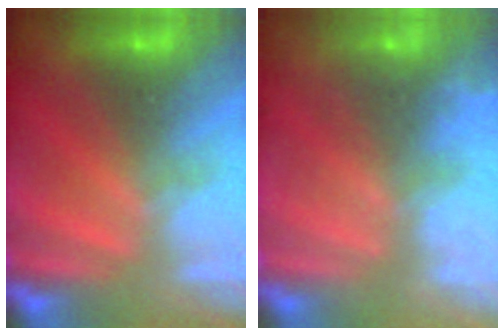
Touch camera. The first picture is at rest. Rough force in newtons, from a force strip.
{"total": 8.8}